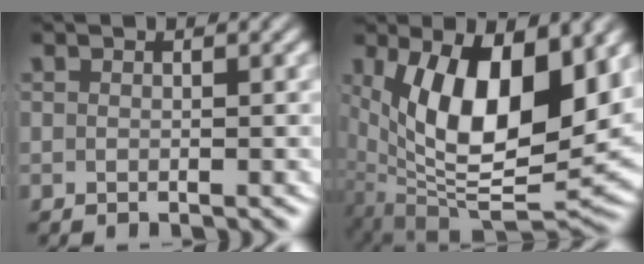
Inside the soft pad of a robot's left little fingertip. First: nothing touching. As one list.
[{"total": 13.7, "force": [-1.3, 7.3, 11.6], "torque": [-0.226, -0.056, 0.013]}]